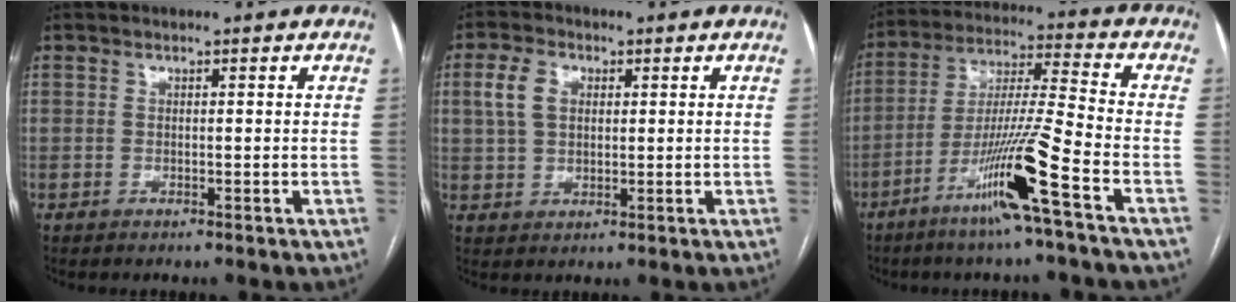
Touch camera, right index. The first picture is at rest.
{"total": 5.1, "force": [1.4, 3.4, 3.5], "torque": [-0.091, 0.018, 0.029]}
{"total": 13.1, "force": [-6.9, -1.8, 11.0], "torque": [-0.209, -0.020, -0.134]}